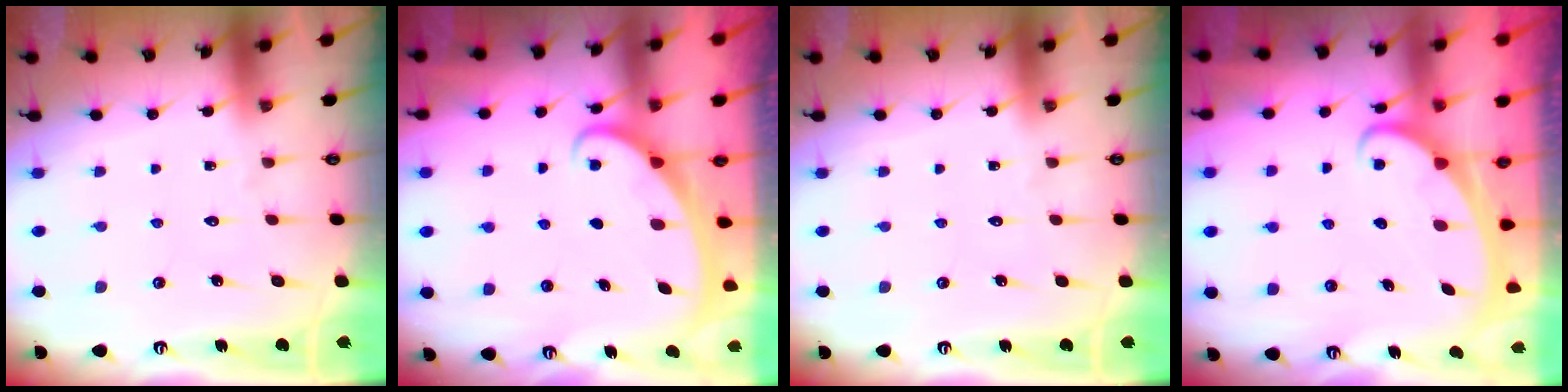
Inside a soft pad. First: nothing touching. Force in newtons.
{"total": 2.2, "press": 2.2, "slide": 0.3}
{"total": 0.0}
{"total": 2.3, "press": 2.3, "slide": 0.3}